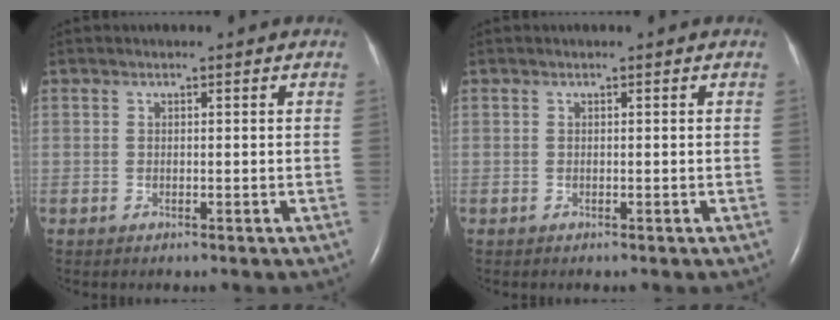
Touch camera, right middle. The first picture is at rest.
{"total": 0.0}